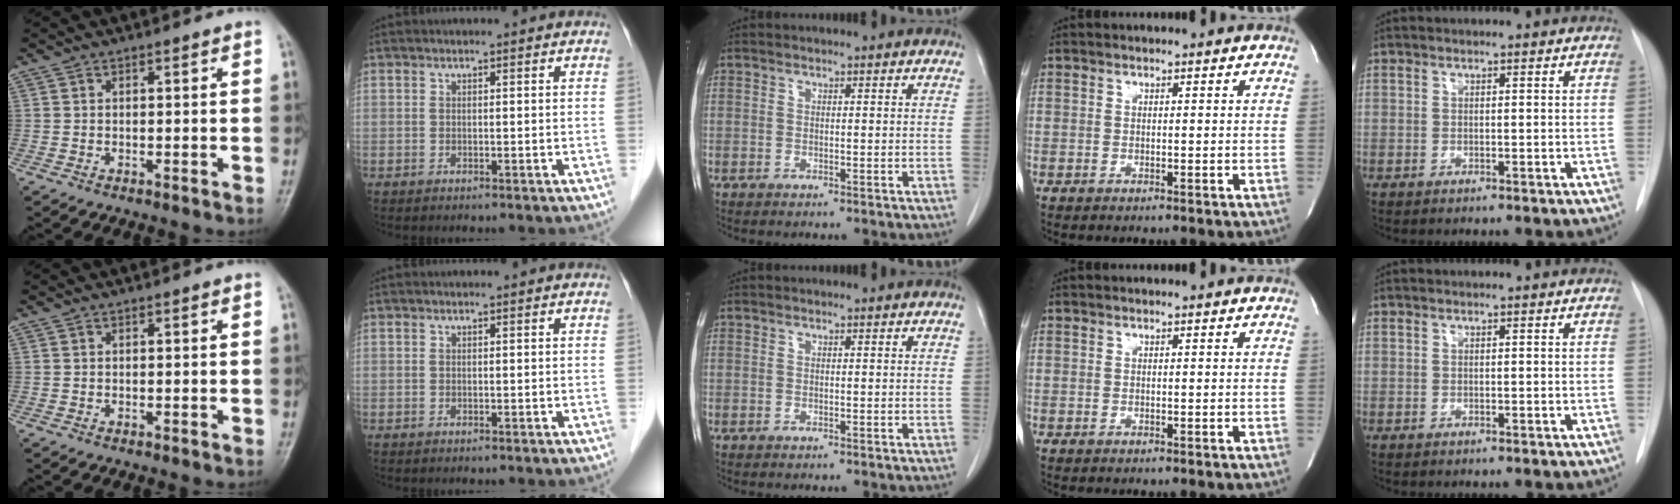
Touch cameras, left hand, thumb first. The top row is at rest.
{}